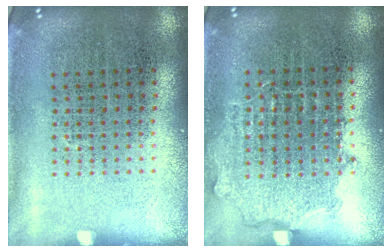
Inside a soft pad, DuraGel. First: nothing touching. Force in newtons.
{"total": 0.8, "press": 0.8, "slide": 0.2}